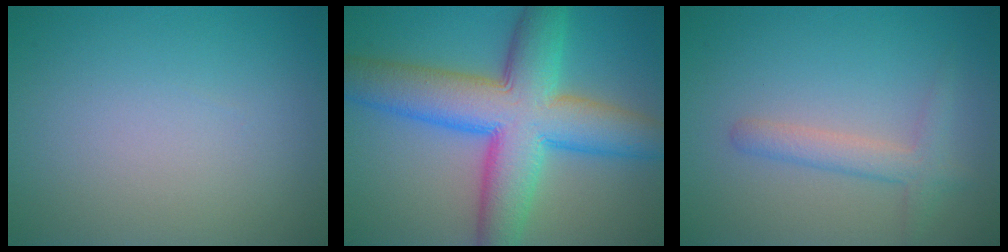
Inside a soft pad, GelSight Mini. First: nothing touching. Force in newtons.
{"total": 11.6, "press": 11.6, "slide": 0.3}
{"total": 1.8, "press": 1.8, "slide": 0.2}